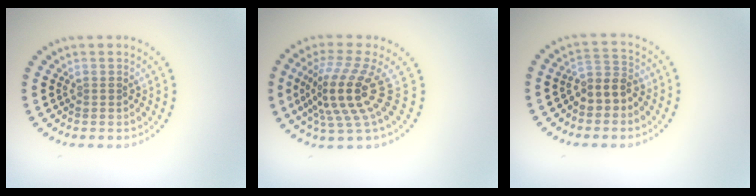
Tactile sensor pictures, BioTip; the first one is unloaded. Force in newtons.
{"total": 5.1, "press": 3.6, "slide": 3.6}
{"total": 3.0, "press": 2.6, "slide": 1.4}